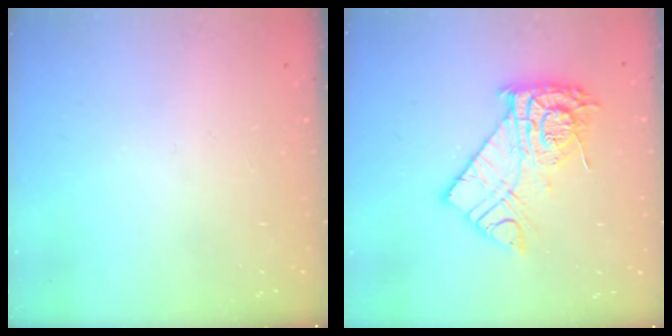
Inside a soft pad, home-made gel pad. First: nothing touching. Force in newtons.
{"total": 14.1, "press": 14.0, "slide": 1.4}